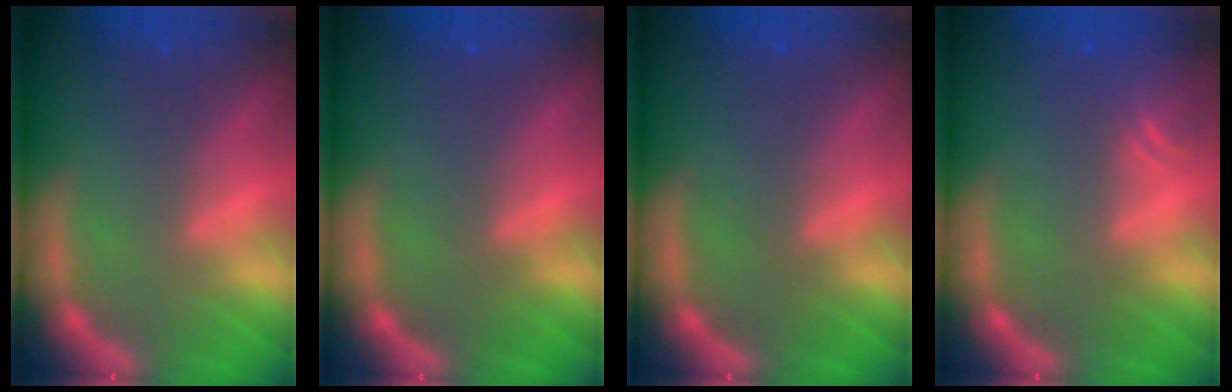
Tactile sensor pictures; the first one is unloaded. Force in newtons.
{"total": 0.0}
{"total": 0.0}
{"total": 2.4}